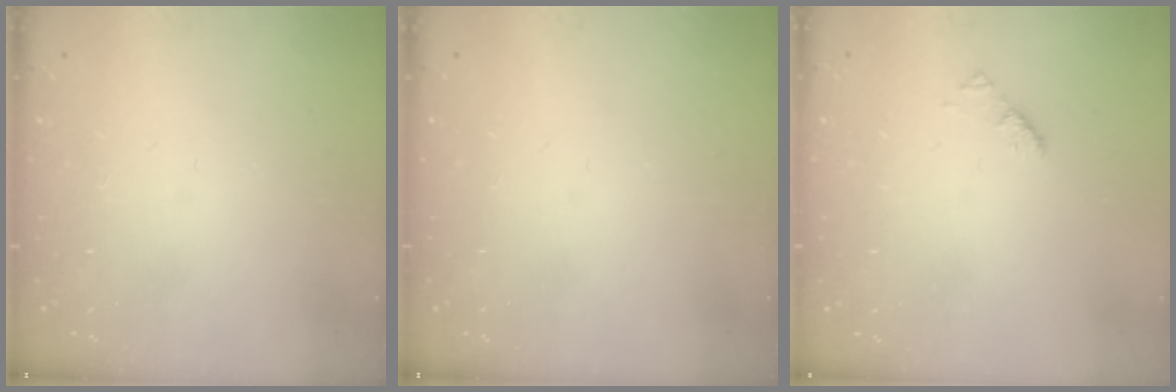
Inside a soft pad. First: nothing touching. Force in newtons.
{"total": 0.0}
{"total": 1.9, "press": 1.9, "slide": 0.3}